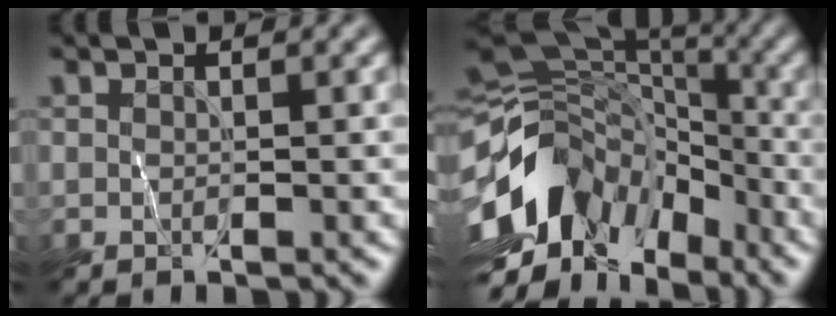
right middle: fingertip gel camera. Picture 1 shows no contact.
{"total": 11.8, "force": [-5.2, 7.8, 7.2], "torque": [-0.147, 0.017, -0.104]}